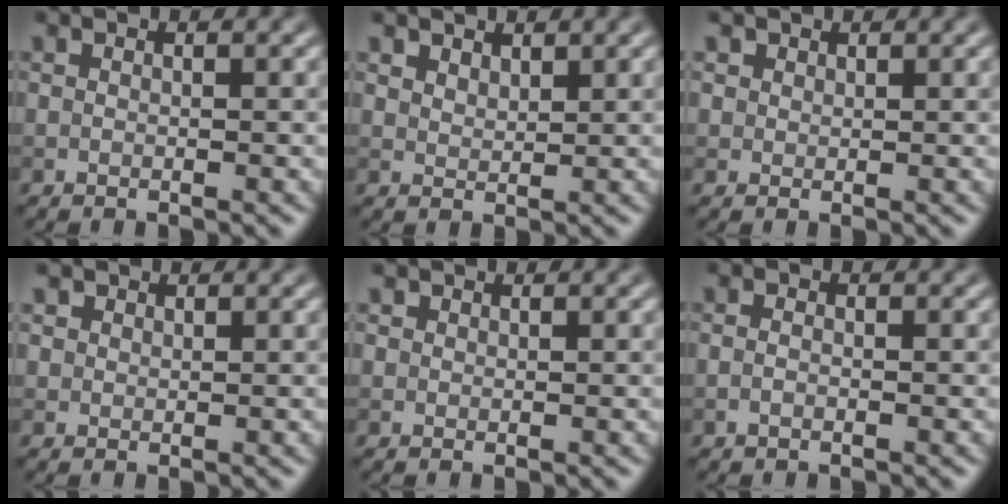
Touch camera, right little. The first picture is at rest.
{"total": 1.6, "force": [1.4, 0.7, 0.4], "torque": [-0.010, -0.005, 0.029]}
{"total": 1.5, "force": [0.9, 1.1, 0.3], "torque": [-0.005, -0.009, 0.018]}
{"total": 1.4, "force": [0.8, 1.1, 0.3], "torque": [-0.002, -0.007, 0.014]}
{"total": 0.7, "force": [0.4, 0.6, 0.1], "torque": [0.003, -0.003, 0.002]}
{"total": 0.7, "force": [-0.3, 0.4, 0.5], "torque": [-0.012, -0.001, -0.009]}